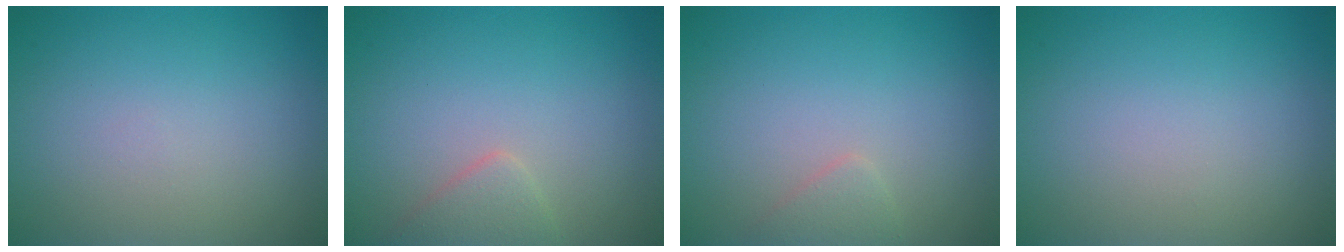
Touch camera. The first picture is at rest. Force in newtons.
{"total": 1.9, "press": 1.9, "slide": 0.0}
{"total": 1.2, "press": 1.1, "slide": 0.1}
{"total": 0.0}